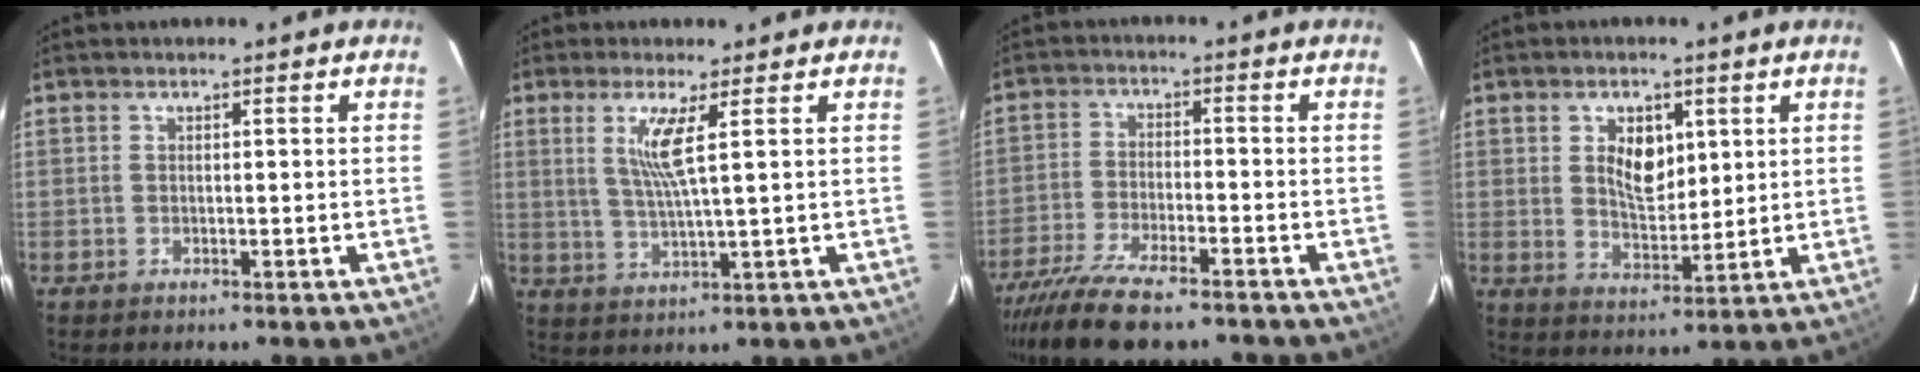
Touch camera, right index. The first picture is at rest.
{"total": 5.3, "force": [1.9, -0.4, 4.9], "torque": [-0.095, -0.009, 0.037]}
{"total": 13.0, "force": [-10.5, 3.2, 7.0], "torque": [-0.160, -0.036, -0.186]}
{"total": 7.2, "force": [2.3, 4.2, 5.3], "torque": [-0.087, 0.002, 0.047]}